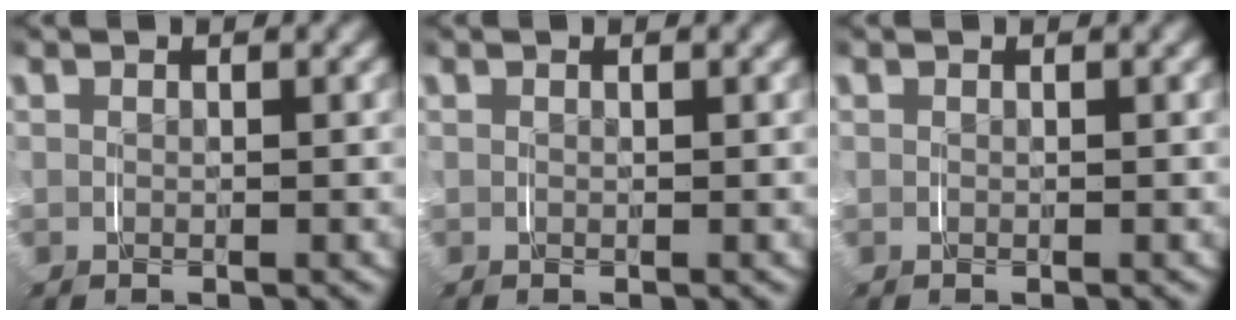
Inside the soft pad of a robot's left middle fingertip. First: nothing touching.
{"total": 0.0}
{"total": 0.0}